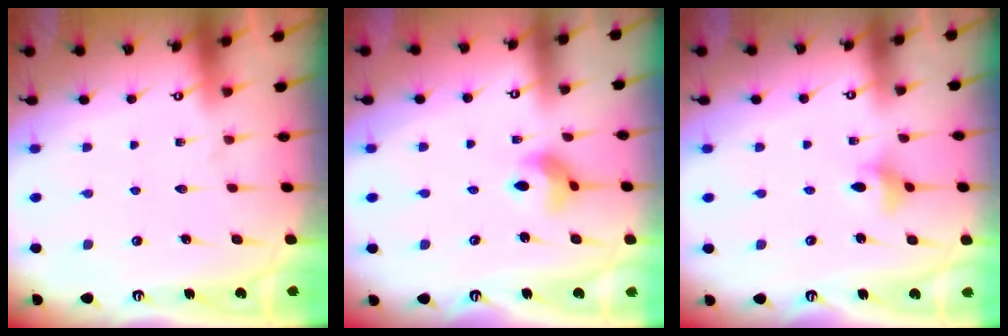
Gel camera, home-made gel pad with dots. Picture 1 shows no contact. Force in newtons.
{"total": 6.7, "press": 6.7, "slide": 0.3}
{"total": 3.2, "press": 3.2, "slide": 0.4}